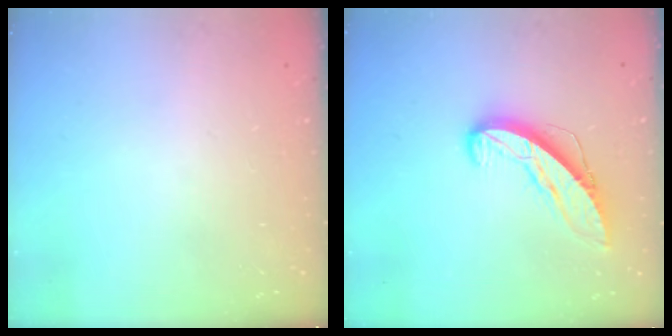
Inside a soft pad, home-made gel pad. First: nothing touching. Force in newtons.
{"total": 9.5, "press": 9.5, "slide": 0.7}